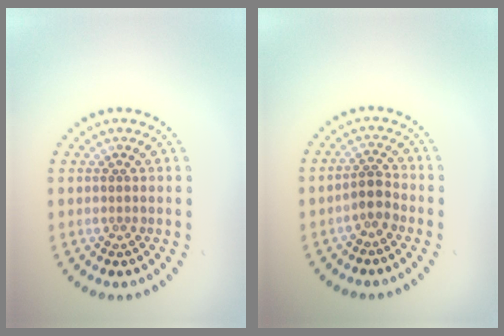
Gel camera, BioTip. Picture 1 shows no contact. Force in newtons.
{"total": 2.0, "press": 1.6, "slide": 1.1}